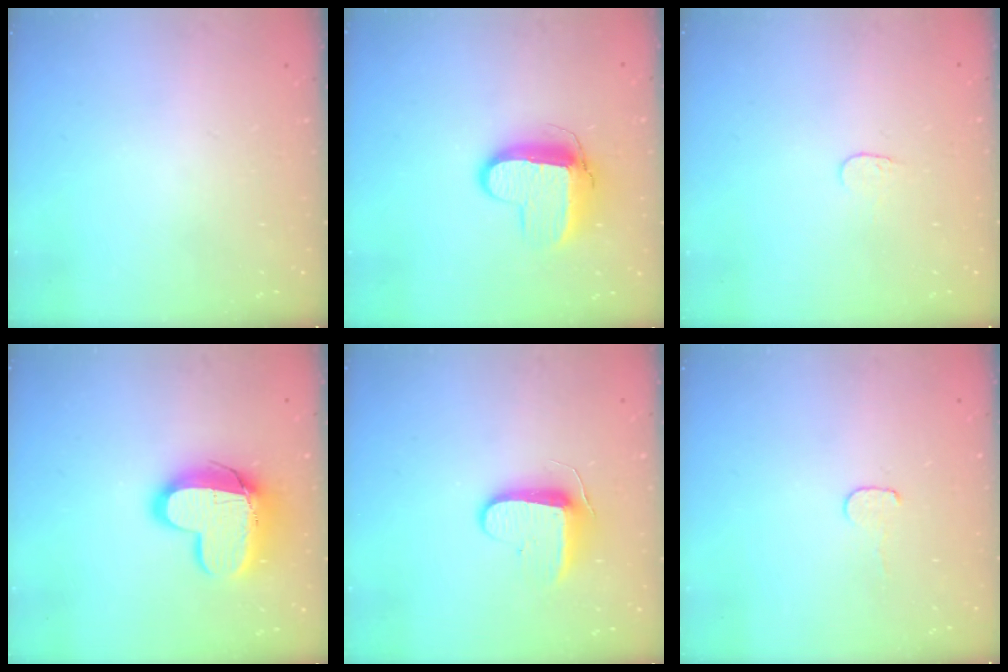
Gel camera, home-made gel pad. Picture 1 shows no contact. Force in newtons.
{"total": 11.1, "press": 11.0, "slide": 0.9}
{"total": 3.8, "press": 3.8, "slide": 0.3}
{"total": 15.0, "press": 14.9, "slide": 1.3}
{"total": 8.9, "press": 8.8, "slide": 1.1}
{"total": 3.7, "press": 3.6, "slide": 0.3}